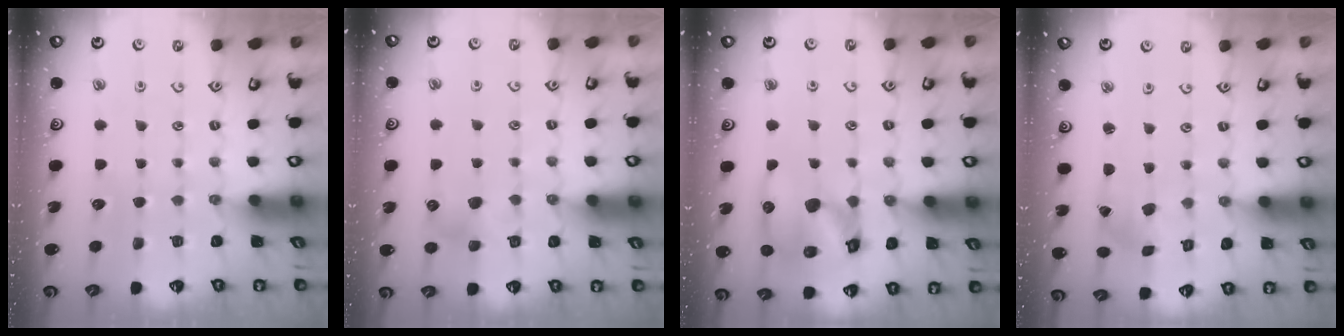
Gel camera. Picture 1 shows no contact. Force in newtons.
{"total": 4.7, "press": 4.7, "slide": 0.7}
{"total": 15.4, "press": 15.2, "slide": 2.2}
{"total": 2.7, "press": 2.3, "slide": 1.3}